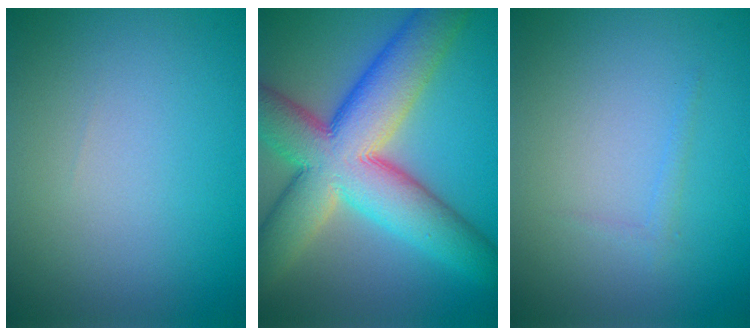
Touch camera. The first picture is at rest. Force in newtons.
{"total": 13.7, "press": 13.7, "slide": 0.6}
{"total": 0.7, "press": 0.7, "slide": 0.0}